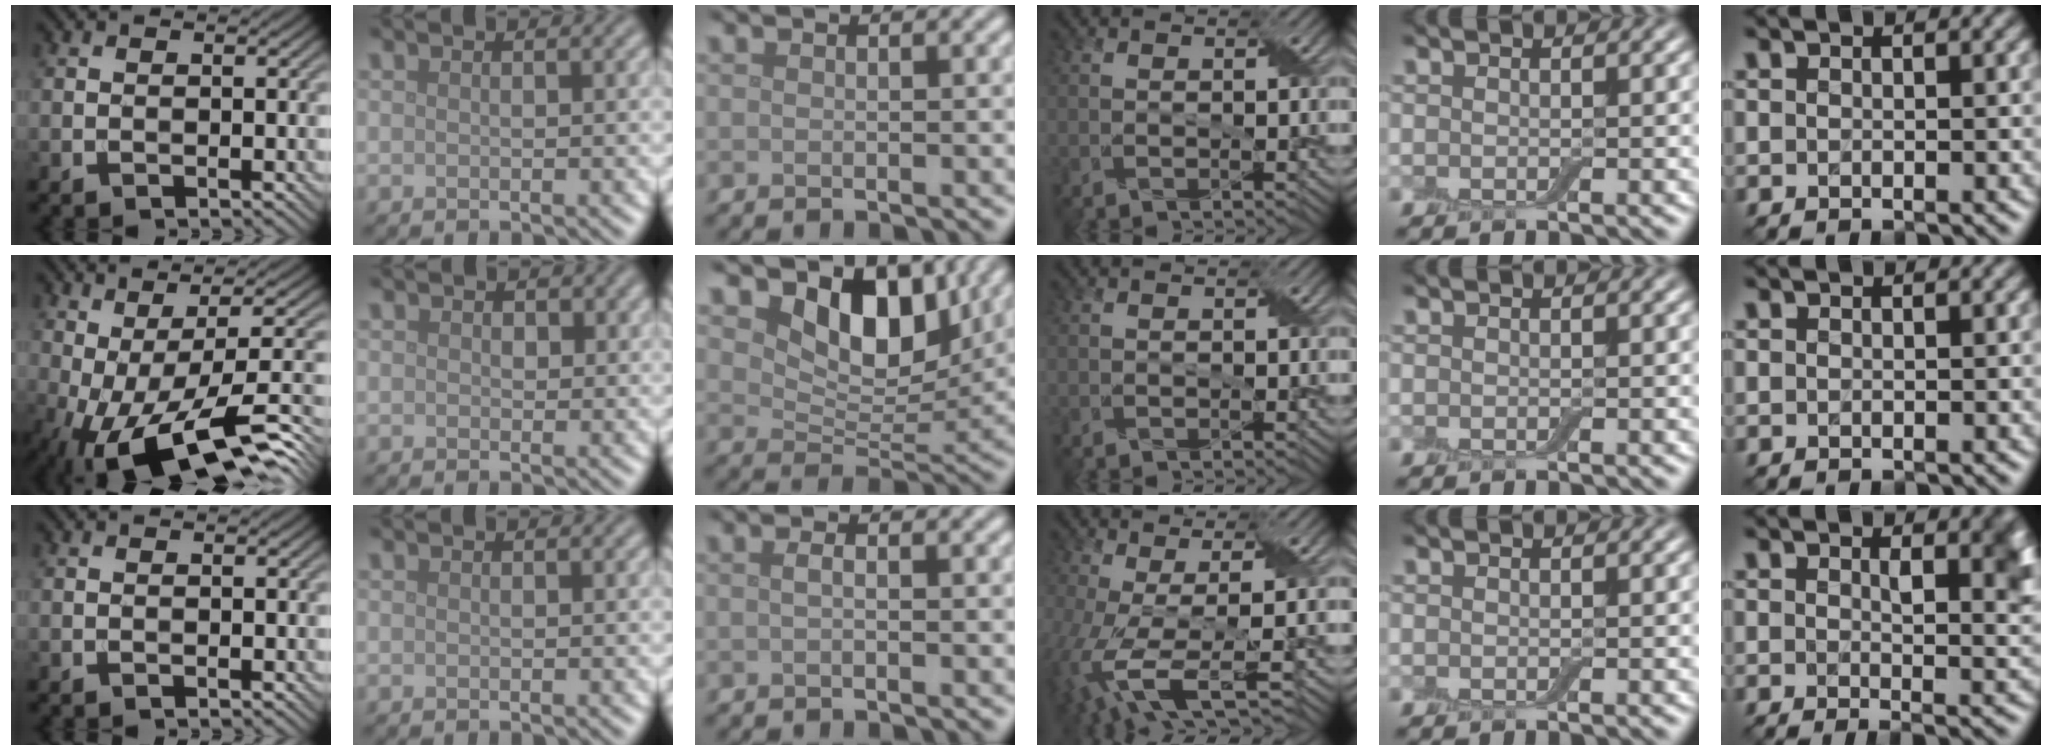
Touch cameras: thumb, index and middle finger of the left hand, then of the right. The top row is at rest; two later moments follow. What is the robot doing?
{"motion": "peel", "object": "aluminum foil"}